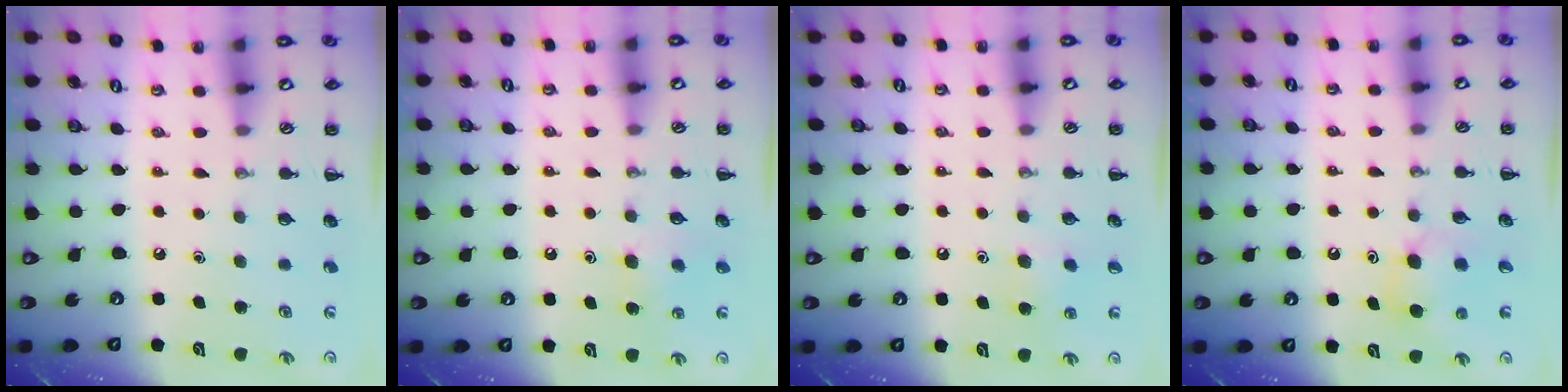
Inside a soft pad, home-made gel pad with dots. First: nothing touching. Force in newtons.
{"total": 7.6, "press": 7.4, "slide": 1.7}
{"total": 6.9, "press": 6.7, "slide": 1.9}
{"total": 6.5, "press": 6.4, "slide": 1.5}